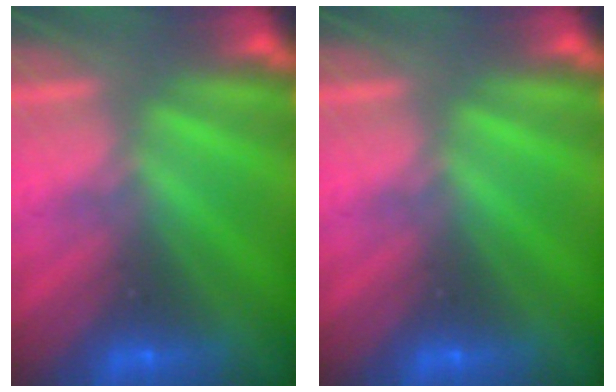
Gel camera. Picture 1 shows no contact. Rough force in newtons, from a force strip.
{"total": 0.0}